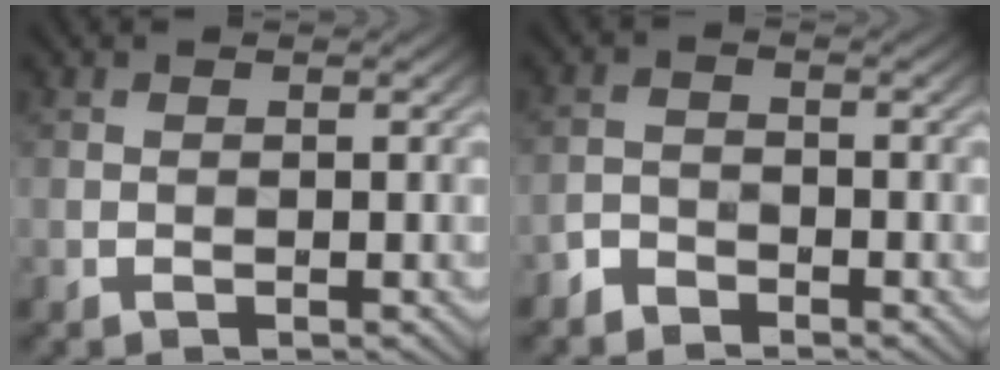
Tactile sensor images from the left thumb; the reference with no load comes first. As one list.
[{"total": 2.4, "force": [-2.2, 0.8, 0.2], "torque": [-0.009, -0.007, -0.048]}]